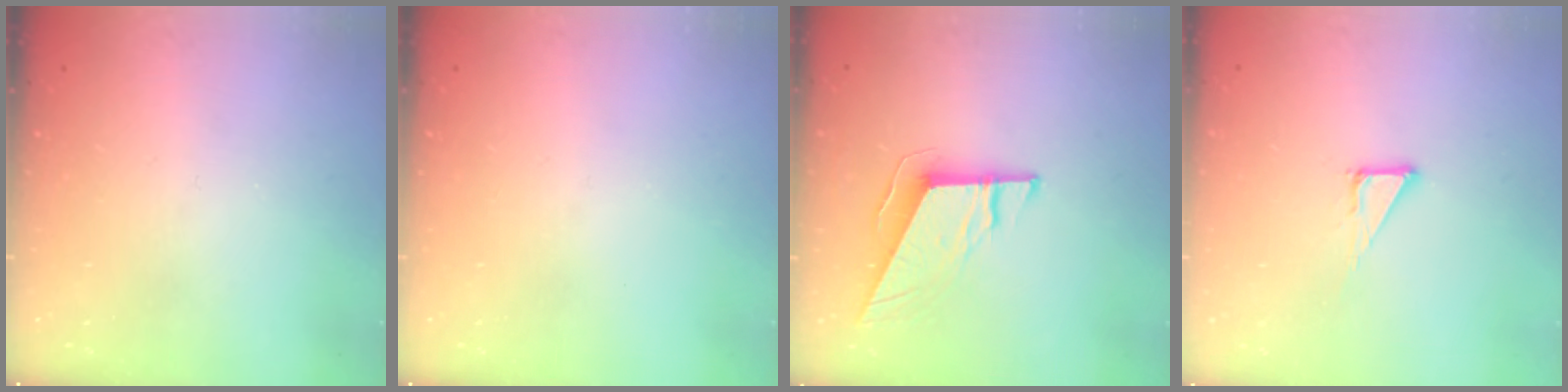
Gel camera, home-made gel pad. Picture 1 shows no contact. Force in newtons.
{"total": 0.0}
{"total": 9.9, "press": 9.7, "slide": 2.0}
{"total": 4.7, "press": 4.7, "slide": 0.2}